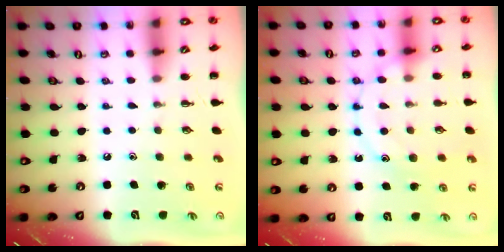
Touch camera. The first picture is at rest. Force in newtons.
{"total": 13.7, "press": 13.7, "slide": 0.4}